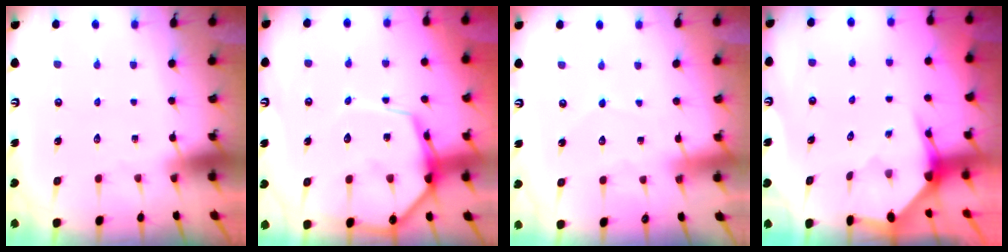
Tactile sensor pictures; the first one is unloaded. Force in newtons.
{"total": 13.1, "press": 13.0, "slide": 1.3}
{"total": 2.1, "press": 2.1, "slide": 0.1}
{"total": 3.1, "press": 3.1, "slide": 0.2}